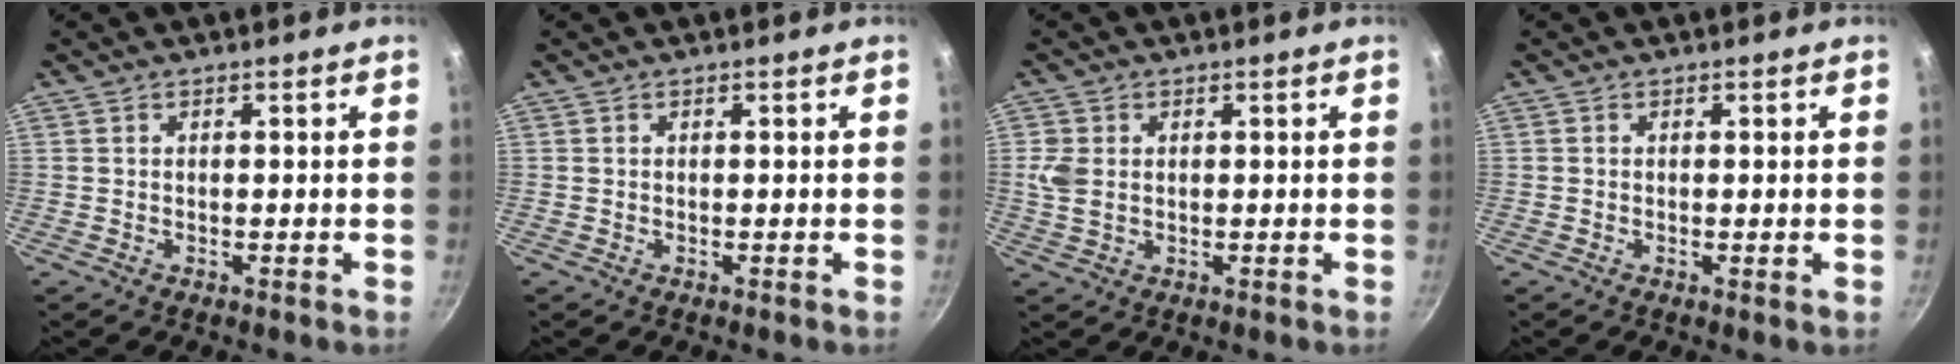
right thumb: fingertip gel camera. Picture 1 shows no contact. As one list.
[{"total": 0.0}, {"total": 4.3, "force": [0.6, 3.2, 2.8], "torque": [-0.055, 0.000, 0.013]}, {"total": 0.5, "force": [0.0, 0.0, 0.5], "torque": [-0.007, -0.002, -0.002]}]